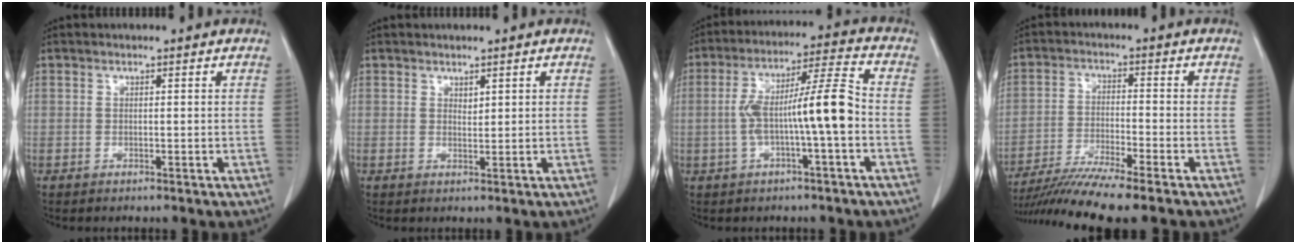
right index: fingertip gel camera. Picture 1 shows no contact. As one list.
[{"total": 1.0, "force": [0.6, 0.4, 0.6], "torque": [-0.008, -0.004, 0.013]}, {"total": 9.8, "force": [-1.5, 0.5, 9.7], "torque": [-0.175, 0.027, -0.029]}, {"total": 10.1, "force": [-8.4, -1.0, 5.4], "torque": [-0.087, -0.025, -0.144]}]